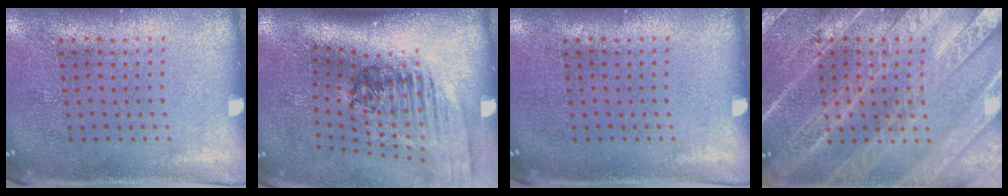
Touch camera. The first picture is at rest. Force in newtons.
{"total": 2.5, "press": 1.8, "slide": 1.8}
{"total": 0.0}
{"total": 4.6, "press": 4.6, "slide": 0.5}